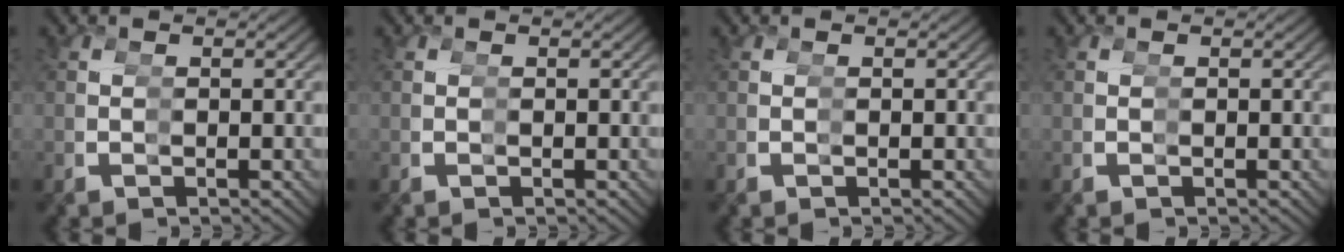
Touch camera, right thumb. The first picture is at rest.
{"total": 0.0}
{"total": 0.0}
{"total": 0.0}